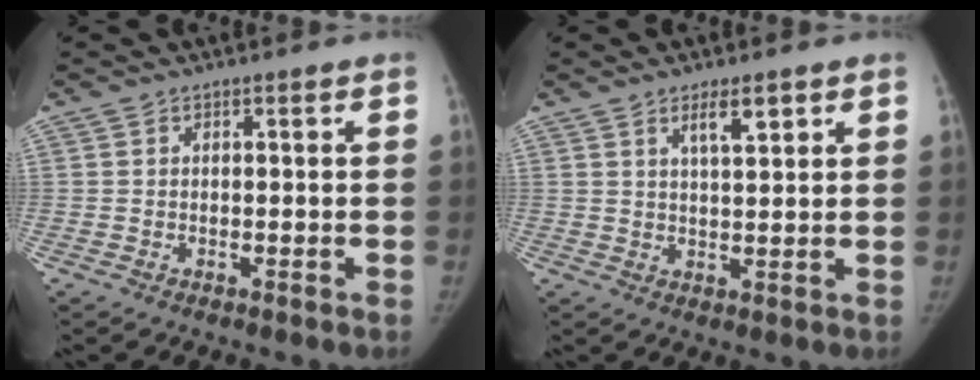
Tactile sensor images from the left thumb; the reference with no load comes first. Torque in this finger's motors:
{"motor_torque": [-0.05, 0.10, 0.66, -0.21, -0.04]}